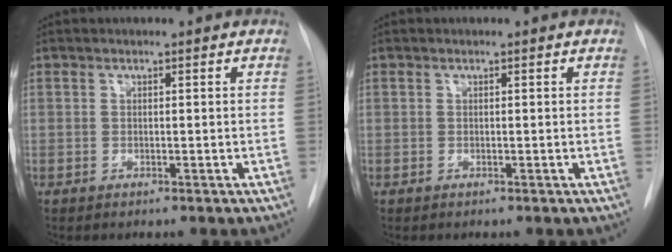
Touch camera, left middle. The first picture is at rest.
{"total": 0.0}